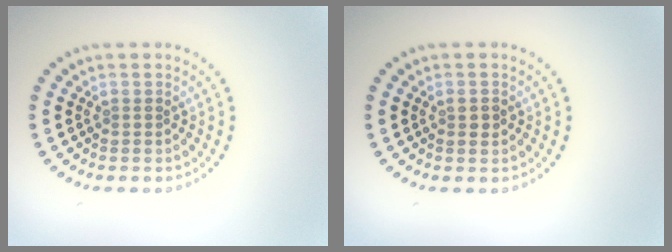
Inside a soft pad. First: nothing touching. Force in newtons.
{"total": 1.1, "press": 1.1, "slide": 0.3}